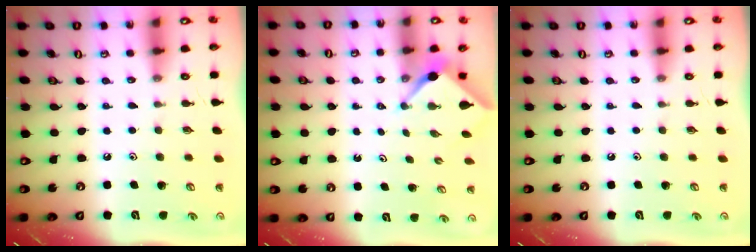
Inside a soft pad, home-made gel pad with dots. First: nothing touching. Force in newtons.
{"total": 2.5, "press": 2.5, "slide": 0.3}
{"total": 0.0}